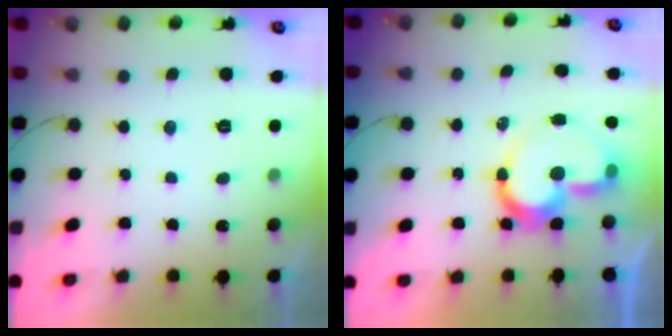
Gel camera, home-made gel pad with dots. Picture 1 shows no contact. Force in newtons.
{"total": 11.8, "press": 11.8, "slide": 1.3}